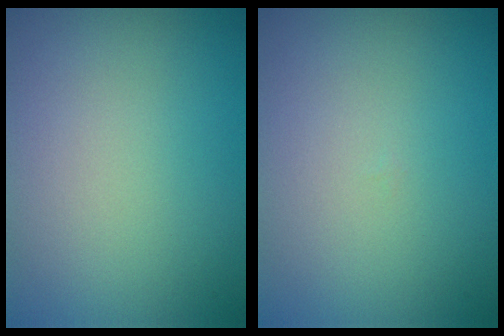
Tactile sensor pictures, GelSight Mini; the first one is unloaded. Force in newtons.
{"total": 0.0}